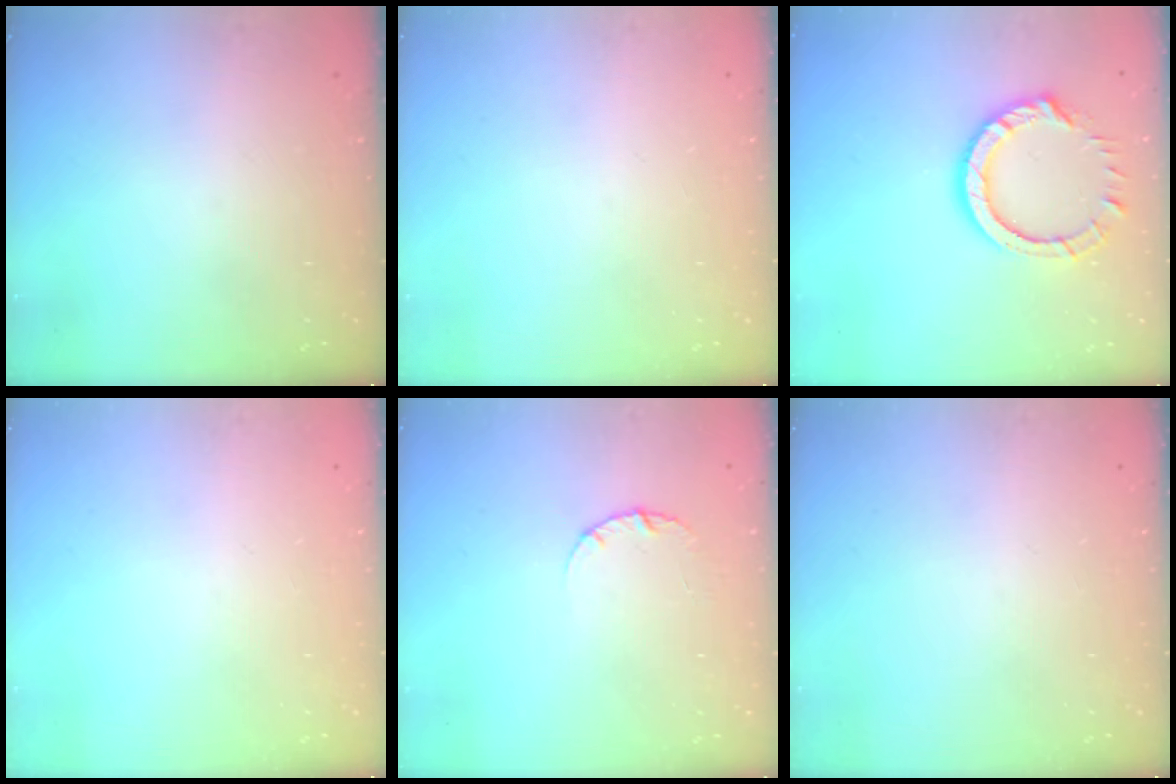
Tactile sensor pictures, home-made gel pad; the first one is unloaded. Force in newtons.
{"total": 0.0}
{"total": 10.8, "press": 10.8, "slide": 1.2}
{"total": 0.0}
{"total": 2.6, "press": 2.6, "slide": 0.3}
{"total": 0.0}